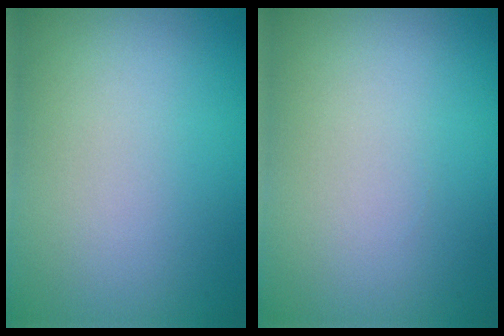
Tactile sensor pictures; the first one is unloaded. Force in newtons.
{"total": 0.0}